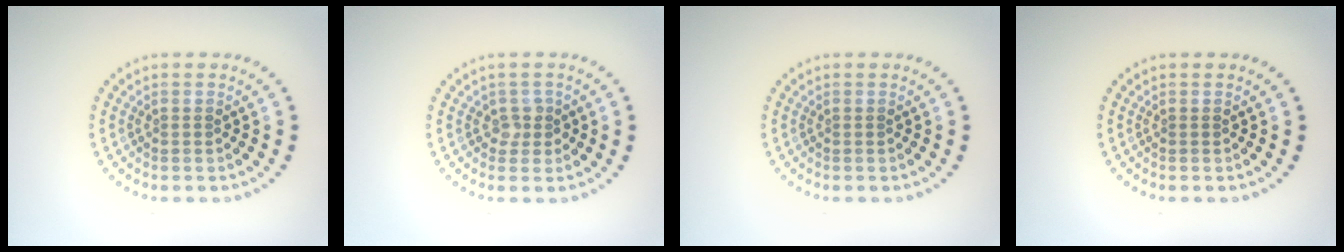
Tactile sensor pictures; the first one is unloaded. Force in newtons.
{"total": 1.3, "press": 1.1, "slide": 0.6}
{"total": 0.0}
{"total": 0.0}